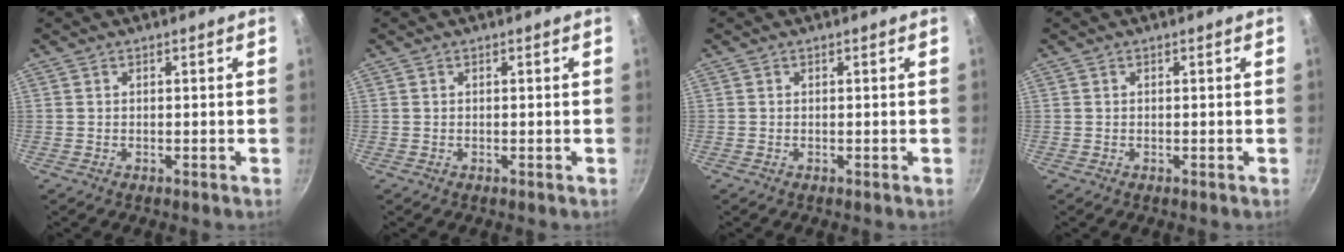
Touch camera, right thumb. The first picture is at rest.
{"total": 0.0}
{"total": 0.0}
{"total": 0.0}